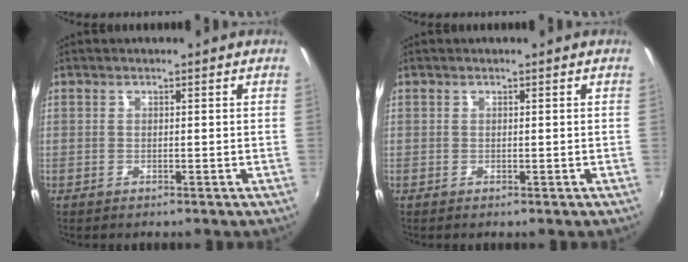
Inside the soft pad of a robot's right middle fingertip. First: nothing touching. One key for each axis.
{"total": 0.0}